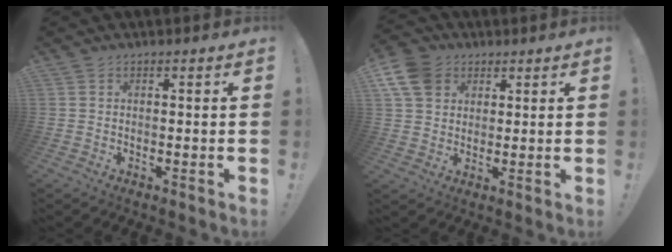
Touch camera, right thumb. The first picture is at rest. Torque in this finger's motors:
{"motor_torque": [0.40, 2.01, 1.11, 0.21, 0.03]}